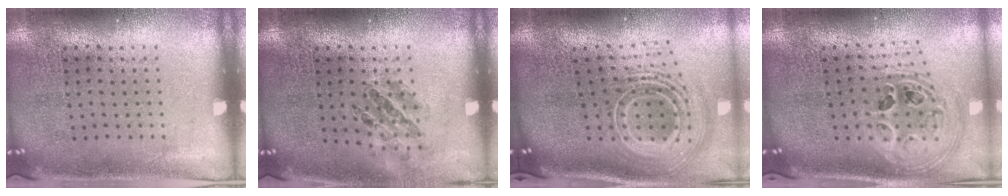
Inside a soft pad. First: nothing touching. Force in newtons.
{"total": 0.9, "press": 0.9, "slide": 0.3}
{"total": 2.9, "press": 1.9, "slide": 2.2}
{"total": 2.6, "press": 1.9, "slide": 1.8}